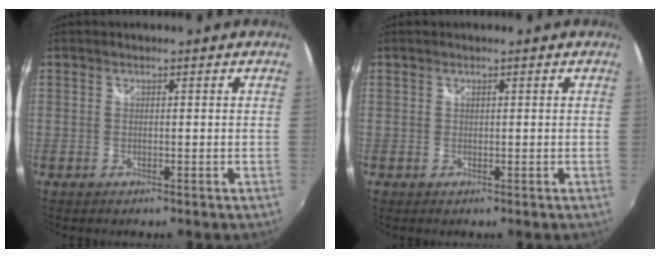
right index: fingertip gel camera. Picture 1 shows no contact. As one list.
[{"total": 0.8, "force": [0.0, 0.7, -0.1], "torque": [0.001, 0.002, 0.000]}]